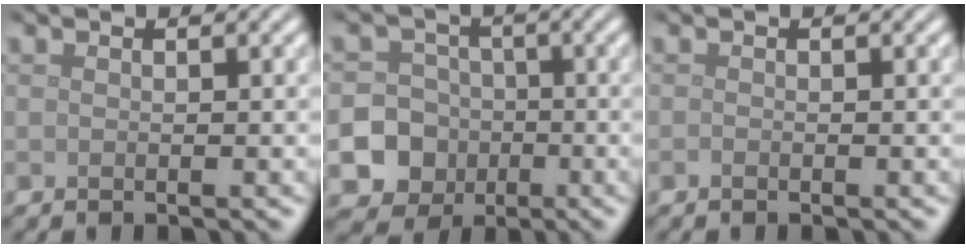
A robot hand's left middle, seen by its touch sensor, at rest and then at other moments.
{"total": 15.3, "force": [-5.5, 14.1, 2.4], "torque": [-0.079, -0.037, -0.109]}
{"total": 0.0}